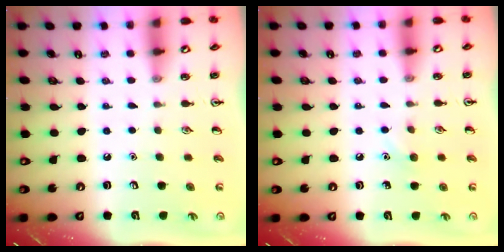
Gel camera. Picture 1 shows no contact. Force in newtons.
{"total": 5.2, "press": 5.0, "slide": 1.5}